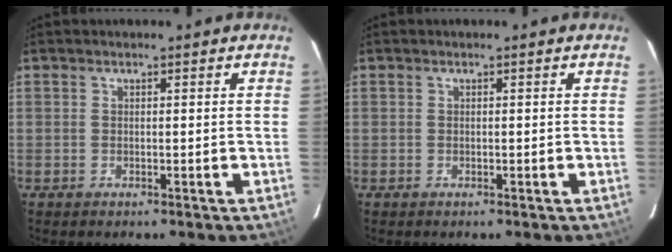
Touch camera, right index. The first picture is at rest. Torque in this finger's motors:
{"motor_torque": [-0.06, 0.00, -0.03, 0.00]}